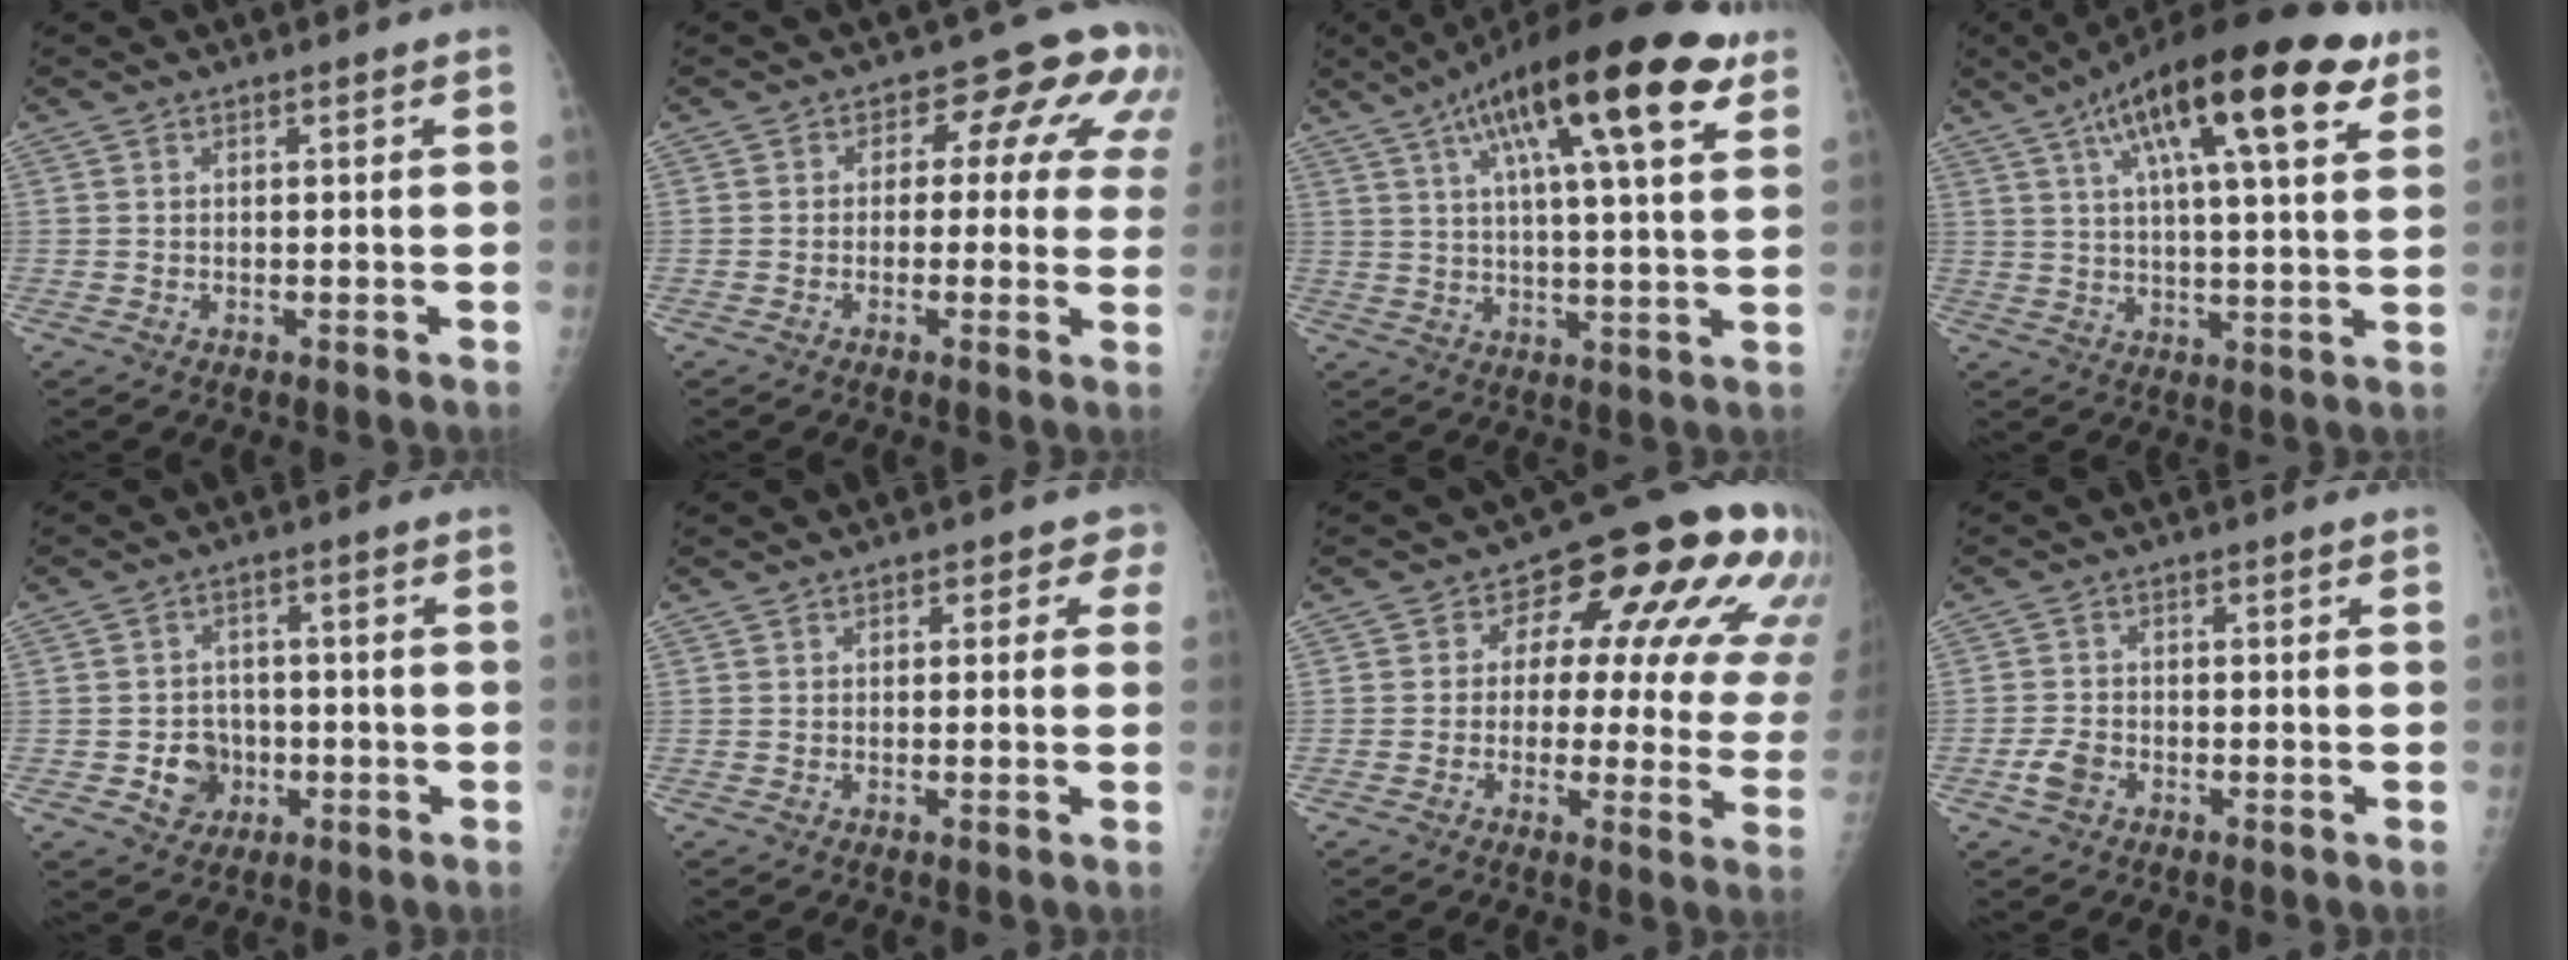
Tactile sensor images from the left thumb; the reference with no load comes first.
{"total": 9.8, "force": [2.7, 6.1, 7.2], "torque": [-0.028, 0.014, 0.018]}
{"total": 21.7, "force": [11.0, 5.0, 18.0], "torque": [-0.274, -0.005, 0.166]}
{"total": 21.6, "force": [10.9, 5.5, 17.8], "torque": [-0.271, -0.003, 0.165]}
{"total": 5.8, "force": [-1.8, 5.1, 2.1], "torque": [-0.005, 0.011, -0.024]}
{"total": 2.0, "force": [0.7, 1.7, 0.8], "torque": [0.027, 0.004, -0.005]}
{"total": 18.6, "force": [5.7, 9.7, 14.8], "torque": [-0.135, 0.011, 0.055]}
{"total": 3.5, "force": [-1.9, 2.3, 1.9], "torque": [-0.036, 0.009, -0.033]}